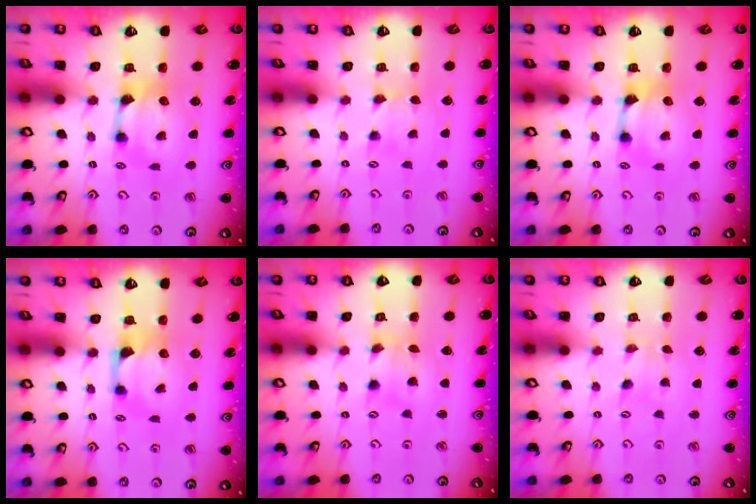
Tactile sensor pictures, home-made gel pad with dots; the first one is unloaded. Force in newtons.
{"total": 2.3, "press": 2.2, "slide": 0.5}
{"total": 0.0}
{"total": 0.8, "press": 0.3, "slide": 0.7}
{"total": 2.3, "press": 2.1, "slide": 0.9}
{"total": 4.3, "press": 4.3, "slide": 0.1}